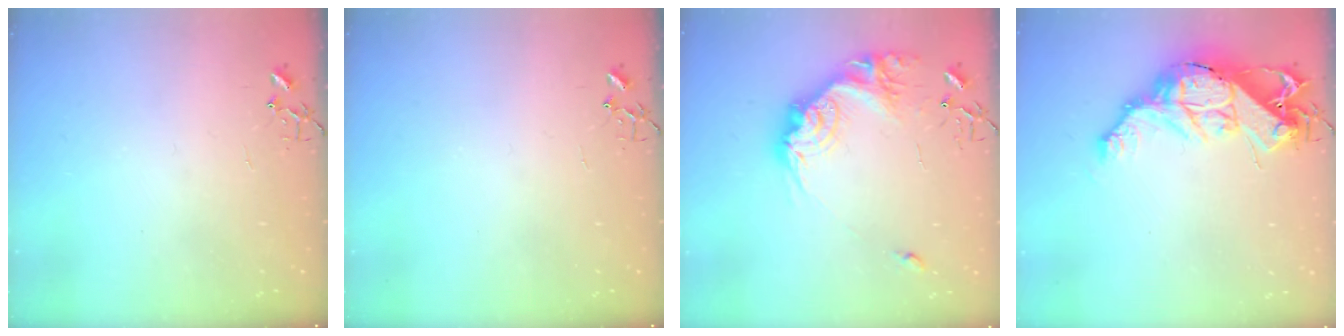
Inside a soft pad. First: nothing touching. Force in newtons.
{"total": 0.0}
{"total": 20.9, "press": 20.9, "slide": 1.4}
{"total": 16.4, "press": 16.4, "slide": 1.3}